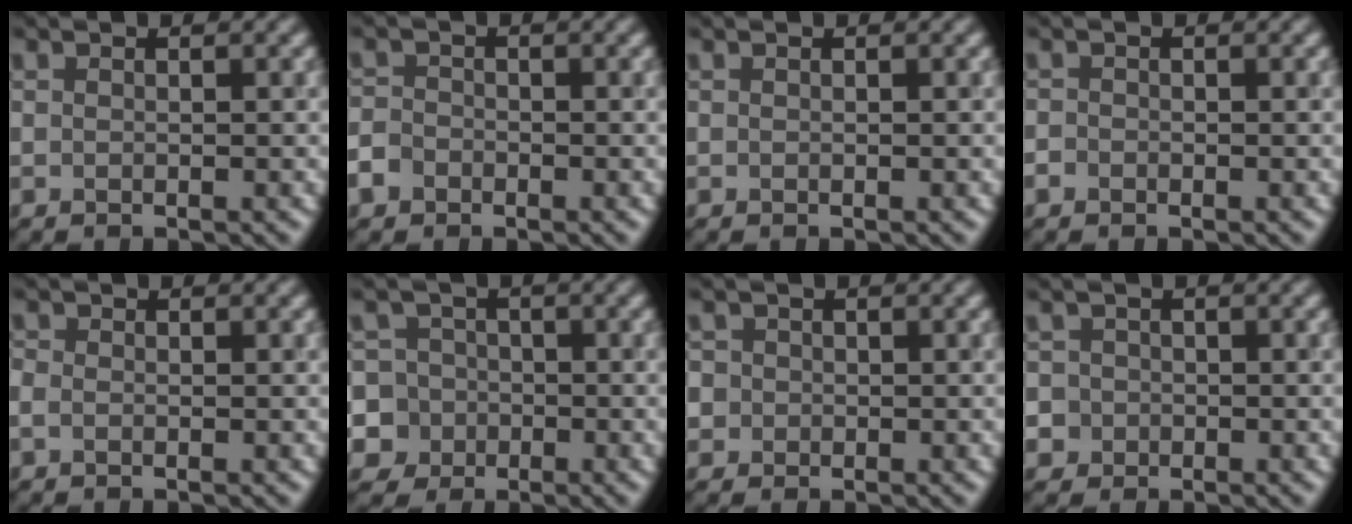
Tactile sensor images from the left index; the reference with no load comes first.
{"total": 2.3, "force": [-1.3, 1.7, 0.7], "torque": [-0.010, -0.001, -0.033]}
{"total": 0.0}
{"total": 0.9, "force": [-0.5, 0.7, 0.2], "torque": [-0.001, -0.003, -0.012]}
{"total": 1.0, "force": [-0.3, 0.8, 0.5], "torque": [-0.012, 0.000, -0.012]}
{"total": 8.6, "force": [-2.9, 7.9, 1.7], "torque": [-0.044, -0.003, -0.087]}
{"total": 3.7, "force": [0.4, 3.4, 1.3], "torque": [-0.012, 0.029, -0.021]}
{"total": 4.2, "force": [-1.4, 3.9, 0.8], "torque": [-0.002, 0.004, -0.049]}